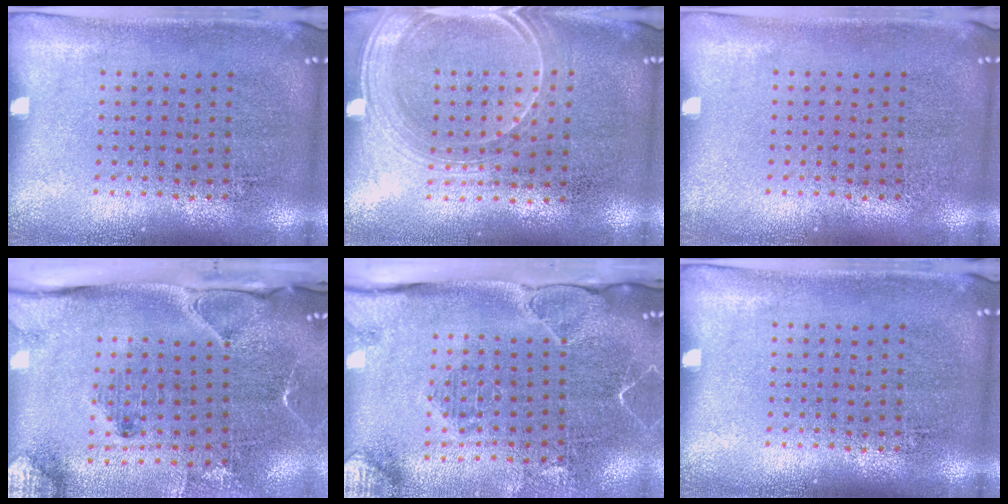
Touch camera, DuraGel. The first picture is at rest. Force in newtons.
{"total": 1.7, "press": 1.5, "slide": 0.8}
{"total": 0.0}
{"total": 3.3, "press": 2.3, "slide": 2.3}
{"total": 2.3, "press": 2.1, "slide": 1.1}
{"total": 0.0}